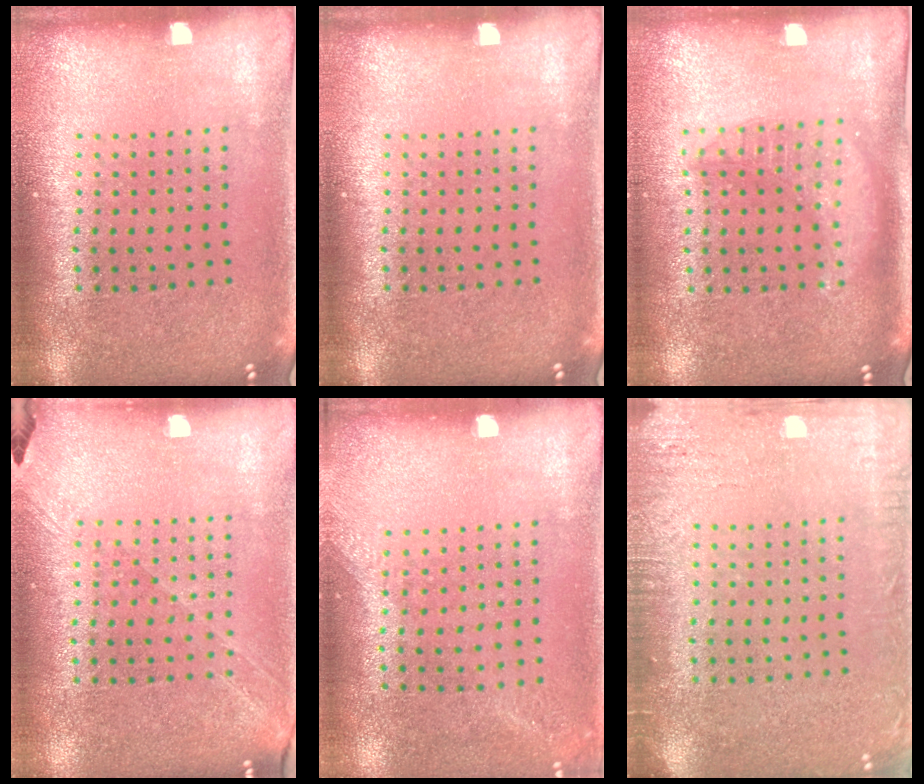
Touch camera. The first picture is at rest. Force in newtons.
{"total": 0.0}
{"total": 1.6, "press": 1.4, "slide": 0.7}
{"total": 1.4, "press": 1.2, "slide": 0.8}
{"total": 1.3, "press": 1.1, "slide": 0.8}
{"total": 2.9, "press": 2.8, "slide": 0.4}